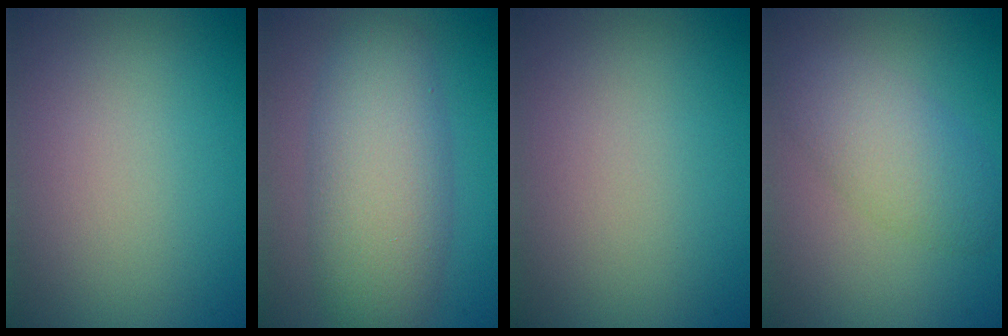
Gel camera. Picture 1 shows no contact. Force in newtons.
{"total": 7.2, "press": 7.2, "slide": 0.3}
{"total": 0.0}
{"total": 3.8, "press": 3.8, "slide": 0.3}